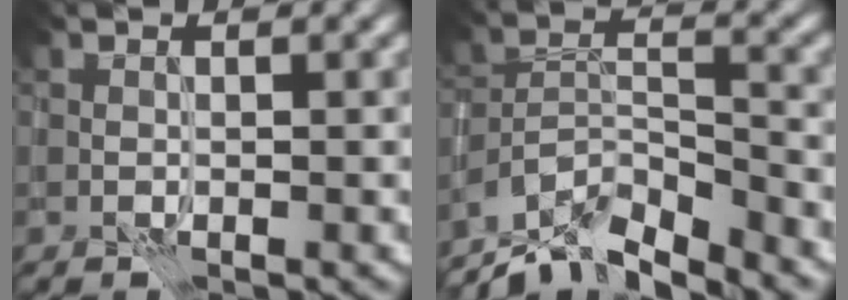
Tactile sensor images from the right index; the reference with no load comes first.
{"total": 7.7, "force": [-6.8, 2.0, 3.1], "torque": [-0.048, 0.000, -0.119]}